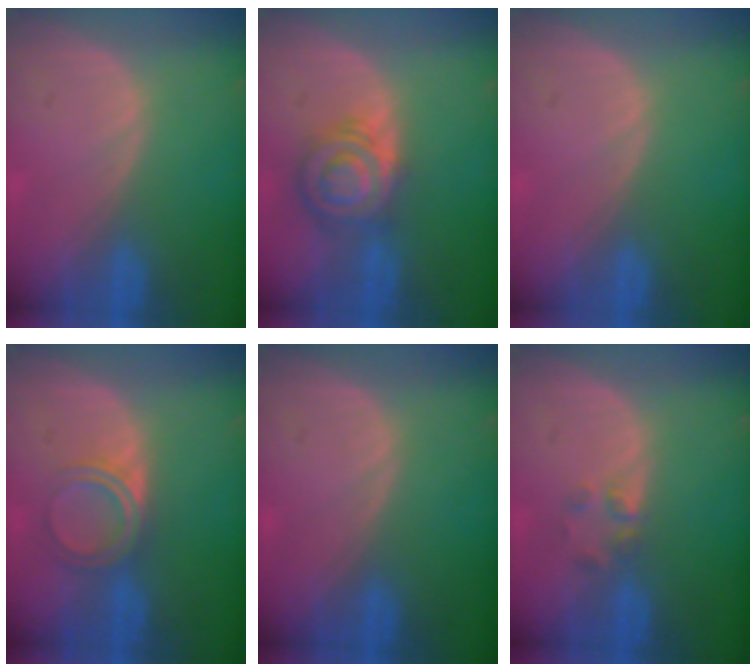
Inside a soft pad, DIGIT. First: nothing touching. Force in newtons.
{"total": 7.0, "press": 7.0, "slide": 0.2}
{"total": 0.0}
{"total": 4.7, "press": 4.2, "slide": 2.1}
{"total": 0.0}
{"total": 2.0, "press": 1.9, "slide": 0.8}